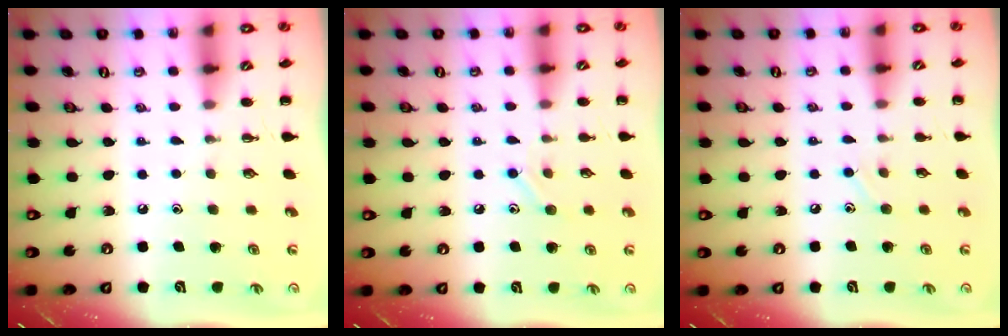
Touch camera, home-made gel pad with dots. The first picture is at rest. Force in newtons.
{"total": 7.5, "press": 7.3, "slide": 1.6}
{"total": 4.7, "press": 4.5, "slide": 1.5}